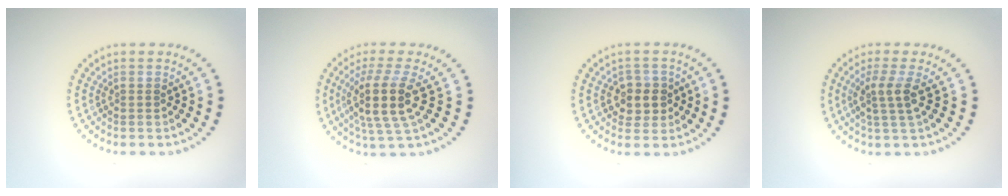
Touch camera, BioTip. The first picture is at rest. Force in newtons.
{"total": 4.7, "press": 3.8, "slide": 2.8}
{"total": 2.8, "press": 2.7, "slide": 0.8}
{"total": 2.6, "press": 2.0, "slide": 1.7}